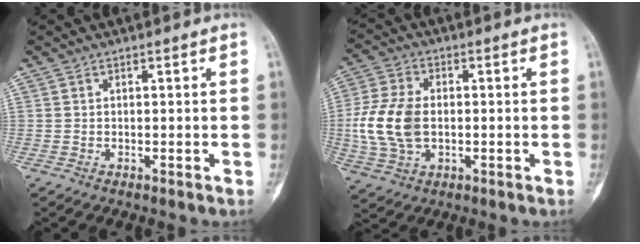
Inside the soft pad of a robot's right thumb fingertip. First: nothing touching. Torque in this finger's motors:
{"motor_torque": [0.82, 0.90, 1.29, 0.05, 0.09]}